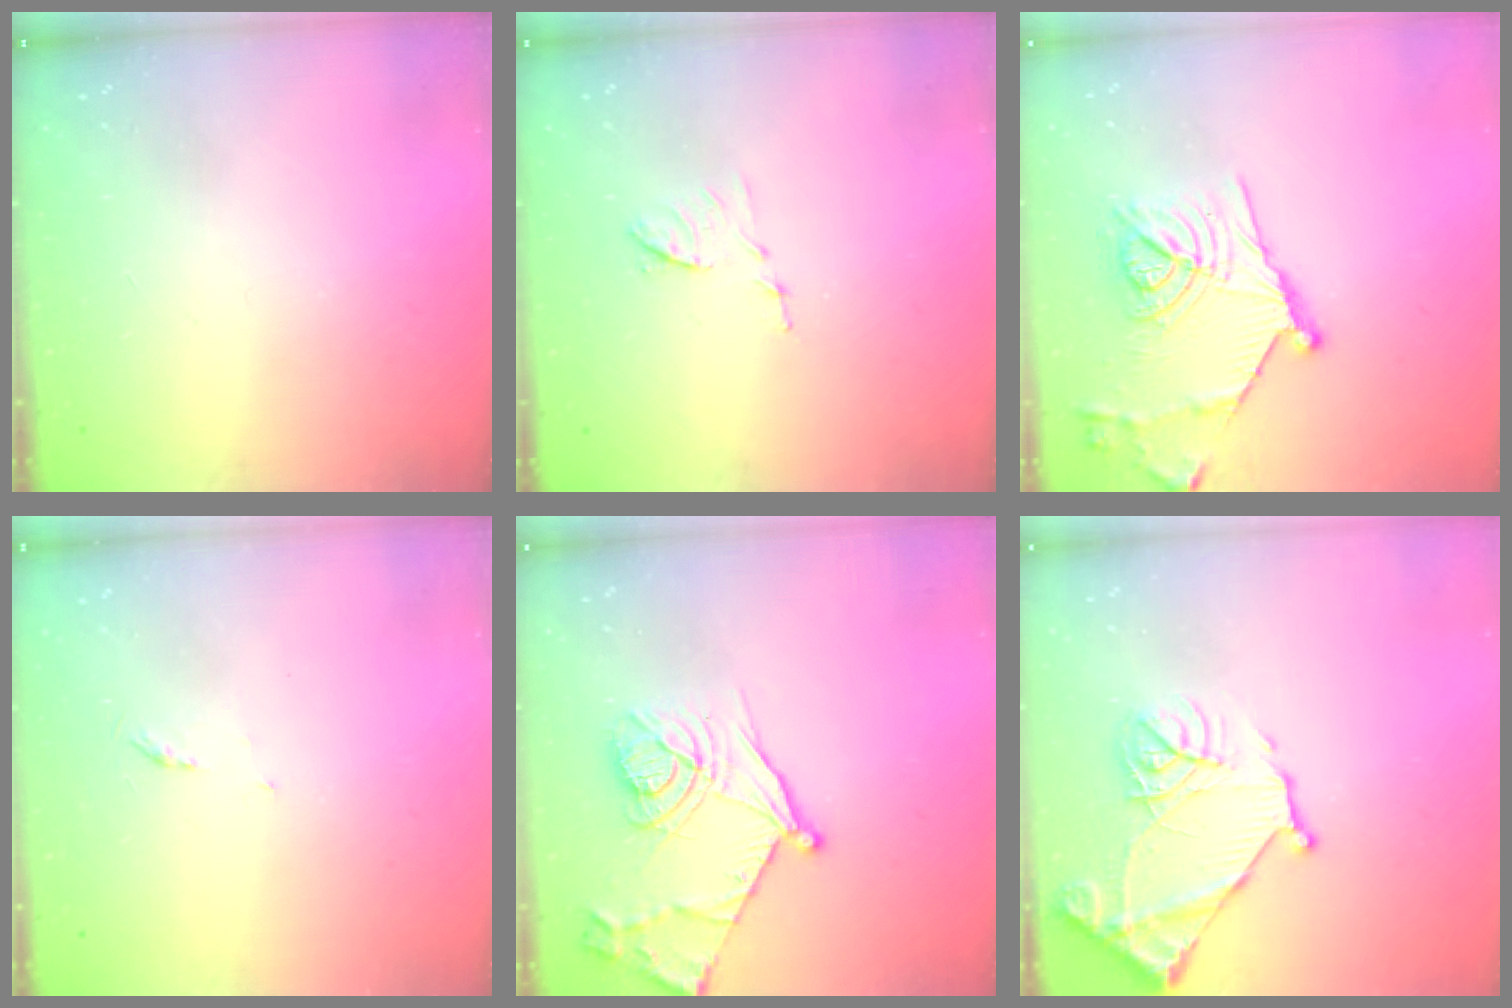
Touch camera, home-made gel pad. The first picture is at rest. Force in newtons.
{"total": 6.6, "press": 6.6, "slide": 0.5}
{"total": 17.2, "press": 17.1, "slide": 1.9}
{"total": 3.1, "press": 3.0, "slide": 0.5}
{"total": 16.2, "press": 16.2, "slide": 1.4}
{"total": 15.2, "press": 15.2, "slide": 1.5}